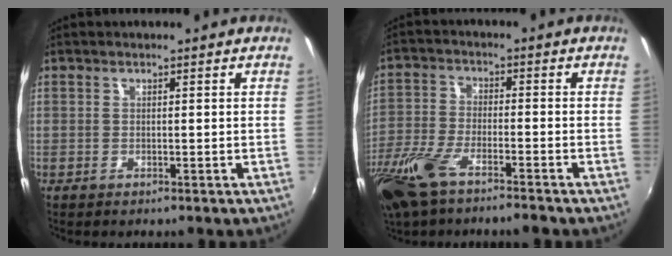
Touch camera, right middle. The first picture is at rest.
{"total": 12.2, "force": [-8.5, 3.4, 8.0], "torque": [-0.192, -0.036, -0.167]}